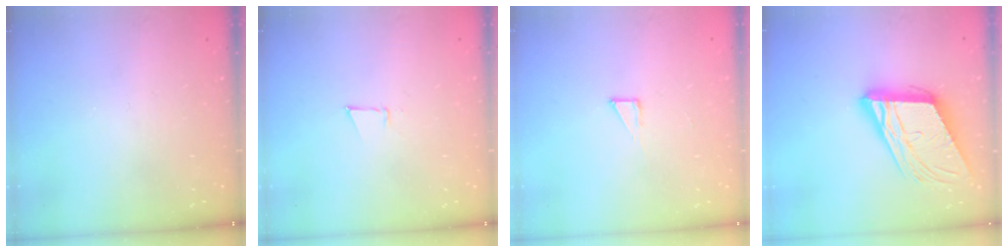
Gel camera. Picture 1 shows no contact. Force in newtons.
{"total": 3.8, "press": 3.7, "slide": 0.6}
{"total": 3.7, "press": 3.7, "slide": 0.4}
{"total": 18.1, "press": 17.7, "slide": 3.6}